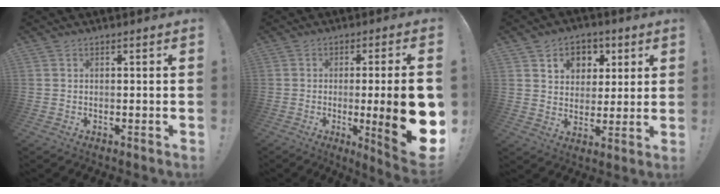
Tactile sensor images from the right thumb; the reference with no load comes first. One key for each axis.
{"total": 17.6, "fx": -2.5, "fy": 1.5, "fz": 17.3, "tx": -0.251, "ty": -0.008, "tz": -0.029}
{"total": 8.4, "fx": 3.7, "fy": 7.2, "fz": 2.5, "tx": -0.021, "ty": -0.027, "tz": 0.072}